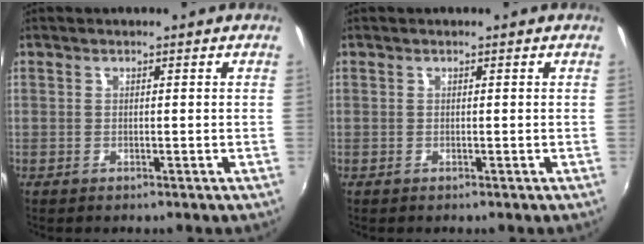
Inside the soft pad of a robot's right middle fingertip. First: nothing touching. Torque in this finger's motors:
{"motor_torque": [0.00, 0.00, 0.00, 0.00]}